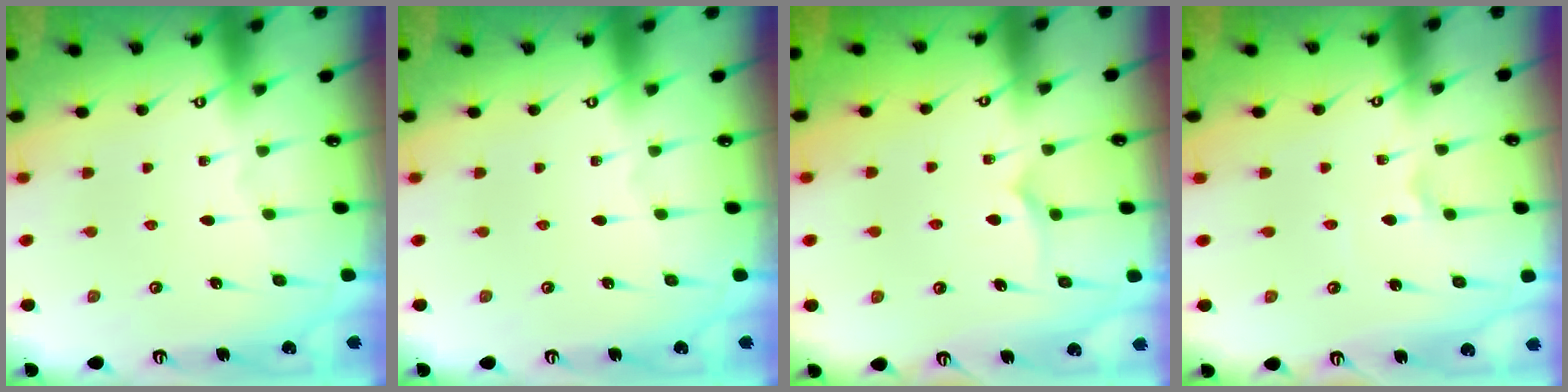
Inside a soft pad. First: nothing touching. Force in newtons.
{"total": 0.0}
{"total": 6.1, "press": 6.1, "slide": 0.3}
{"total": 2.5, "press": 2.4, "slide": 0.5}